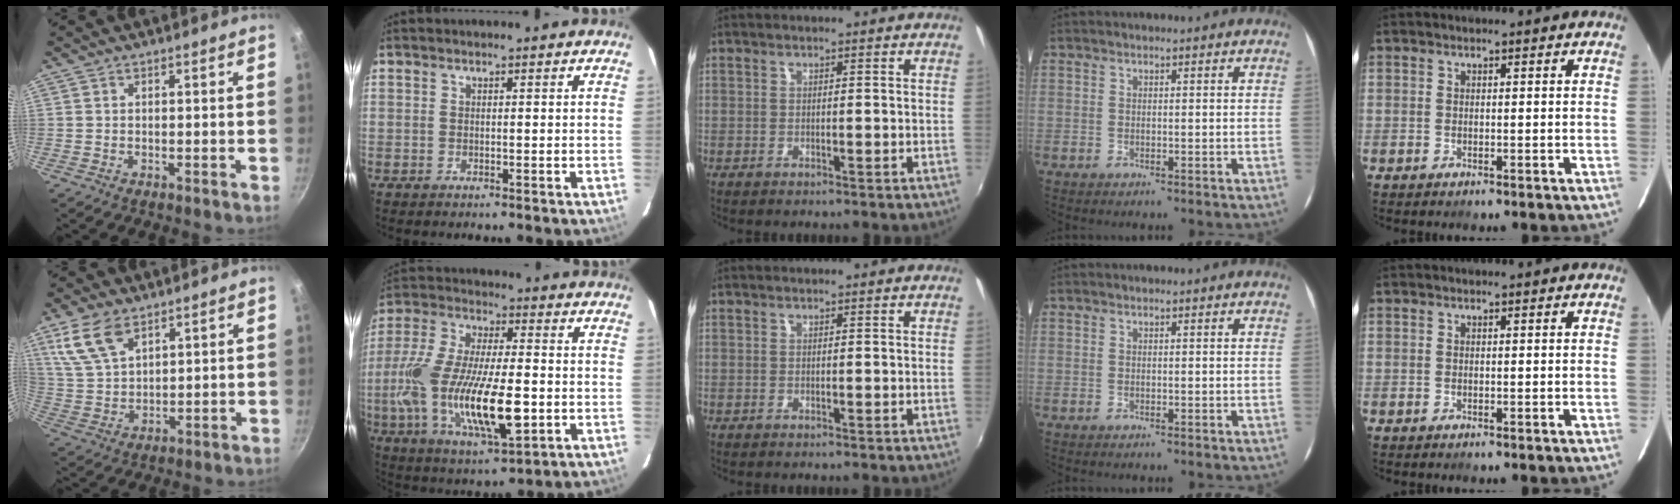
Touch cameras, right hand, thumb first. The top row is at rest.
{"thumb": {"total": 9.9, "force": [5.9, 5.2, 6.0], "torque": [-0.111, -0.017, 0.128]}, "index": {"total": 22.4, "force": [-4.8, 7.4, 20.6], "torque": [-0.416, -0.030, -0.083]}}